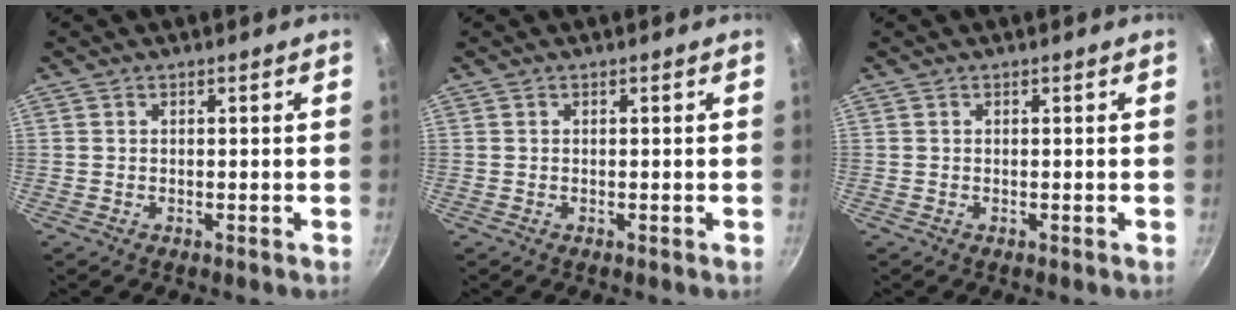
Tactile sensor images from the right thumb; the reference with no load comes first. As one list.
[{"total": 0.0}, {"total": 0.0}]